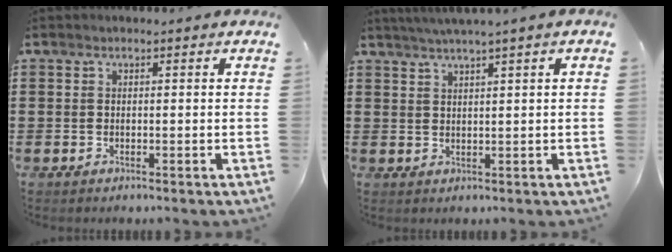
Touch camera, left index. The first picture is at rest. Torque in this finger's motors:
{"motor_torque": [2.14, 0.00, 0.43, 0.06]}